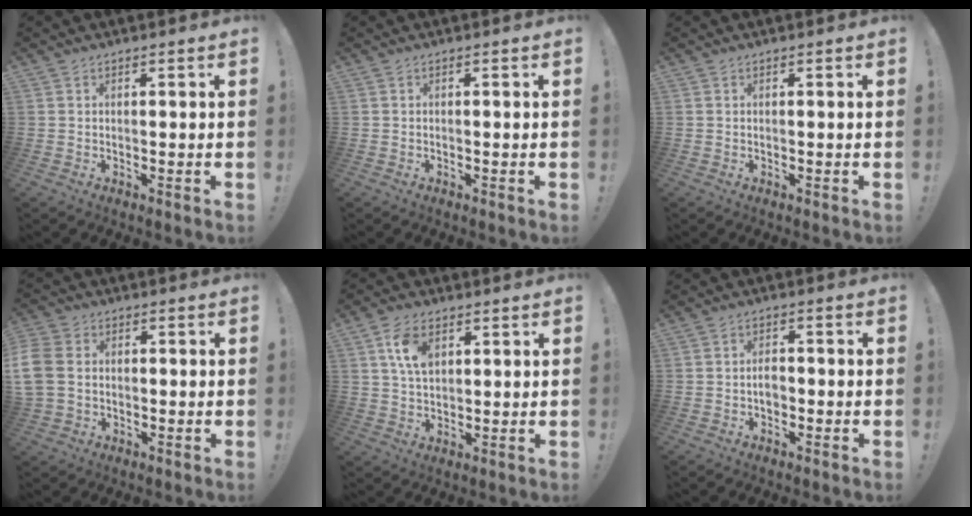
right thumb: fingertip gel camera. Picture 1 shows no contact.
{"total": 0.0}
{"total": 0.0}
{"total": 8.5, "force": [-1.1, 6.7, 5.2], "torque": [-0.112, 0.007, -0.016]}
{"total": 8.1, "force": [3.3, 5.1, 5.4], "torque": [-0.094, 0.001, 0.063]}
{"total": 3.4, "force": [-1.3, 2.1, 2.2], "torque": [-0.026, 0.001, -0.028]}